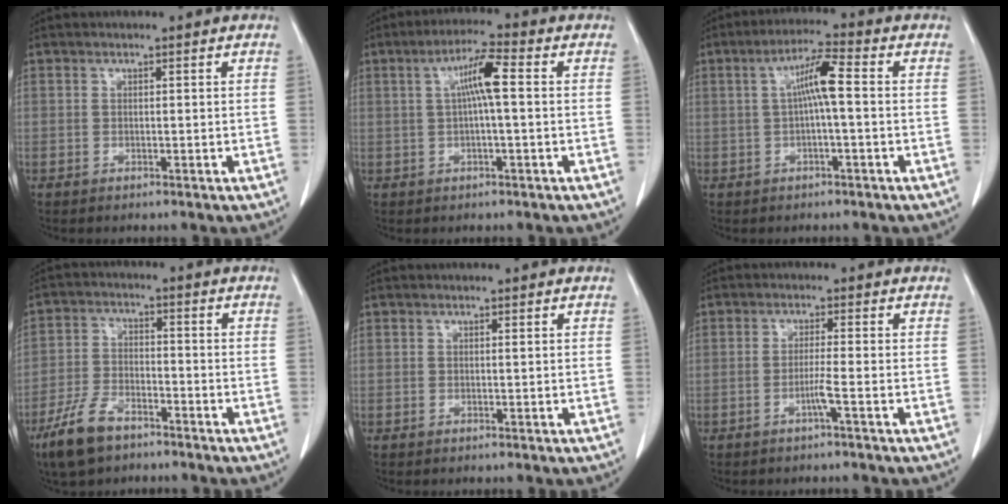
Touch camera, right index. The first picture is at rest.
{"total": 5.9, "force": [0.8, 0.3, 5.9], "torque": [-0.107, 0.014, 0.014]}
{"total": 5.8, "force": [0.4, 0.3, 5.8], "torque": [-0.106, 0.016, 0.006]}
{"total": 8.1, "force": [-5.7, 3.5, 4.6], "torque": [-0.106, -0.009, -0.108]}
{"total": 0.0}
{"total": 2.3, "force": [-1.1, -0.7, 1.9], "torque": [-0.038, -0.003, -0.023]}